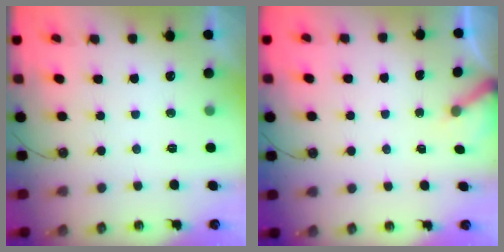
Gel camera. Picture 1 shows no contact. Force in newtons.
{"total": 2.5, "press": 2.5, "slide": 0.3}